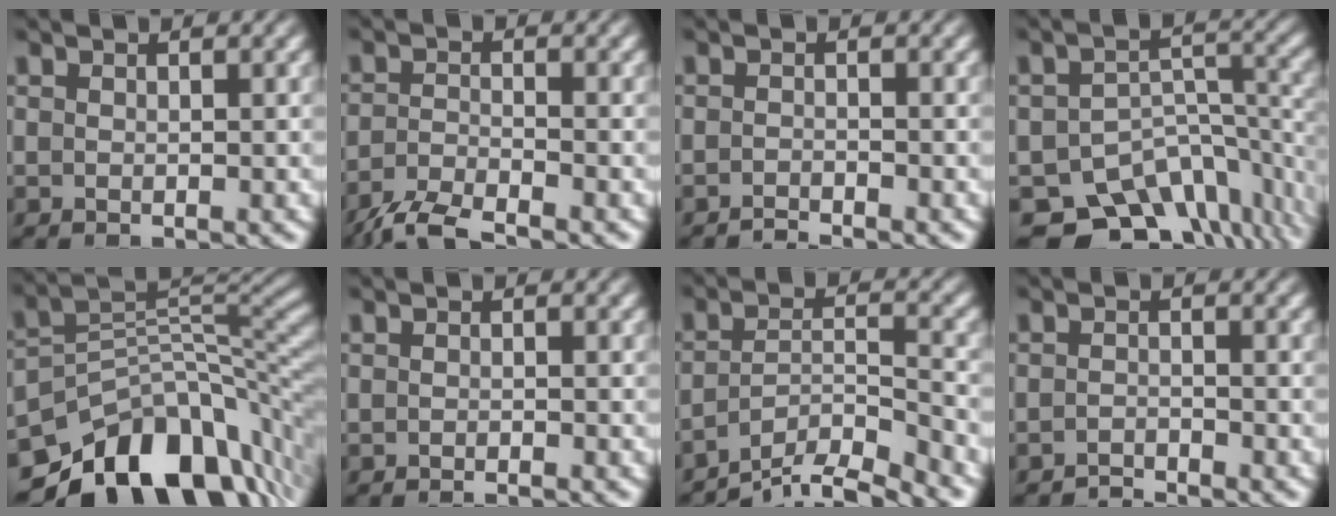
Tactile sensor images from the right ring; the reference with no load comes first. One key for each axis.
{"total": 4.5, "fx": -3.8, "fy": 1.6, "fz": 1.8, "tx": -0.039, "ty": -0.014, "tz": -0.057}
{"total": 1.7, "fx": -1.7, "fy": 0.2, "fz": -0.2, "tx": -0.003, "ty": -0.006, "tz": -0.031}
{"total": 13.8, "fx": -9.2, "fy": 8.2, "fz": 6.2, "tx": -0.087, "ty": -0.039, "tz": -0.132}
{"total": 17.5, "fx": -9.5, "fy": 9.7, "fz": 11.1, "tx": -0.158, "ty": -0.035, "tz": -0.129}
{"total": 0.9, "fx": -0.9, "fy": 0.1, "fz": 0.1, "tx": -0.004, "ty": 0.002, "tz": -0.017}
{"total": 9.3, "fx": -7.3, "fy": 4.3, "fz": 3.8, "tx": -0.067, "ty": -0.038, "tz": -0.107}
{"total": 2.1, "fx": -2.0, "fy": 0.2, "fz": -0.3, "tx": 0.000, "ty": -0.008, "tz": -0.037}